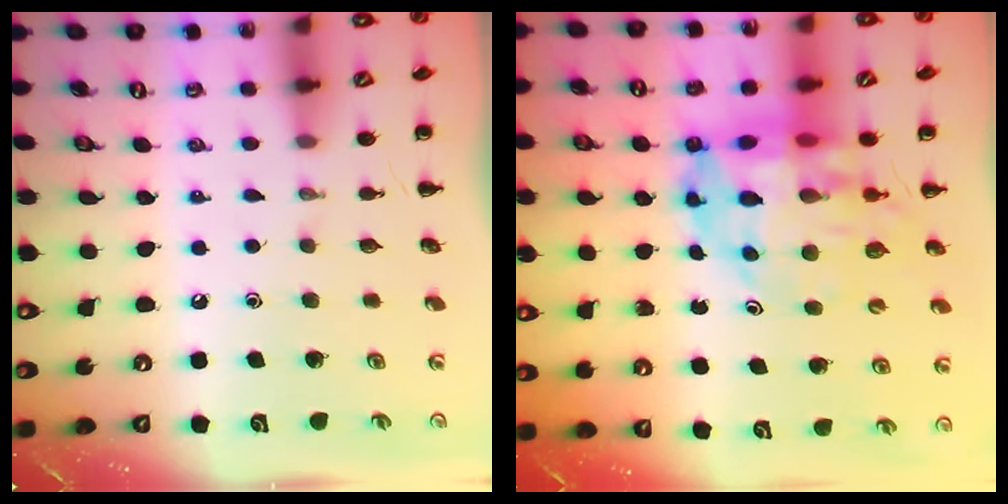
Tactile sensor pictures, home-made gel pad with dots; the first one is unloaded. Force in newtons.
{"total": 14.8, "press": 14.2, "slide": 4.3}